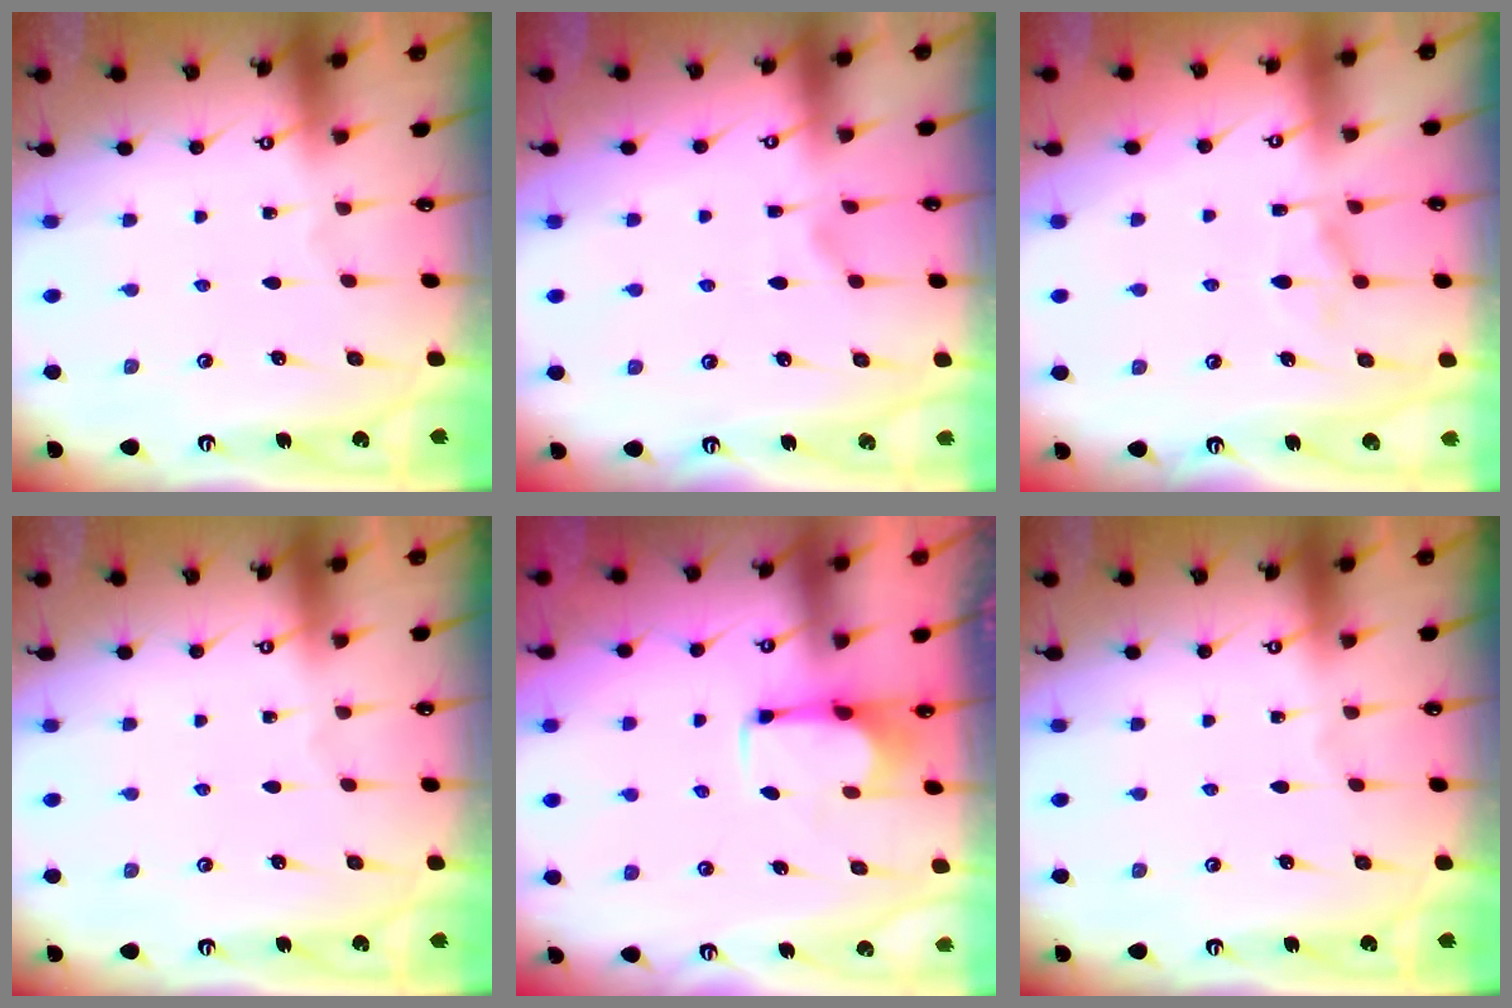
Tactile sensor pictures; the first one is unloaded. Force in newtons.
{"total": 1.8, "press": 1.3, "slide": 1.2}
{"total": 1.6, "press": 0.4, "slide": 1.6}
{"total": 0.0}
{"total": 2.6, "press": 2.5, "slide": 0.8}
{"total": 0.0}